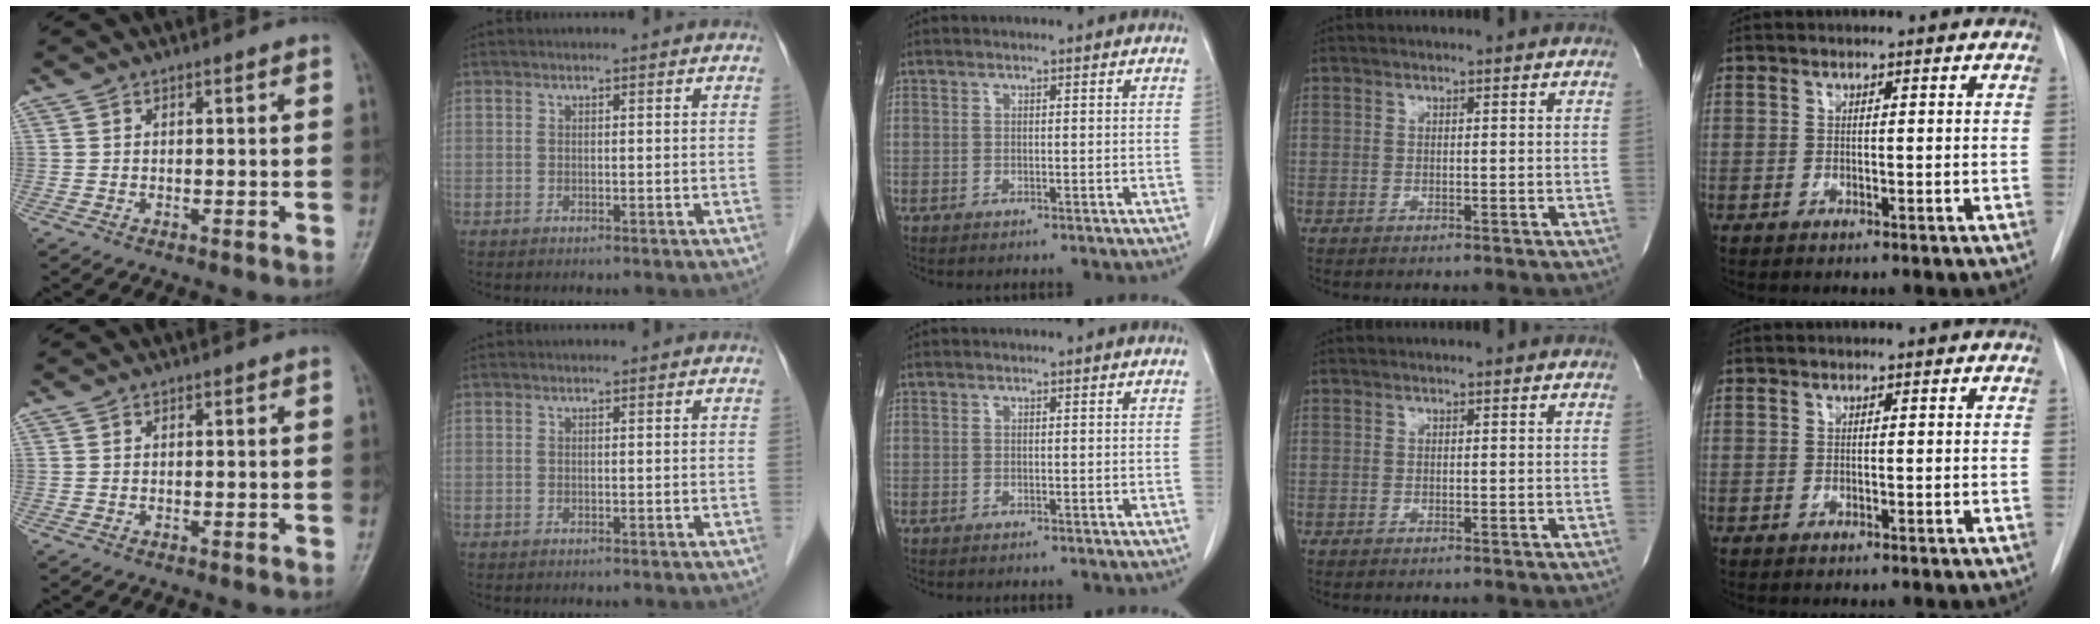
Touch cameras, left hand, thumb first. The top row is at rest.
{}